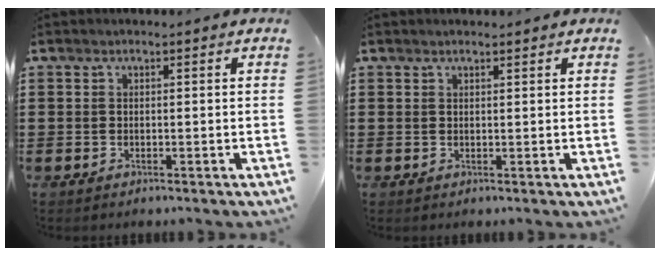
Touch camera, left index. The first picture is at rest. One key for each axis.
{"total": 0.8, "fx": 0.7, "fy": 0.1, "fz": 0.4, "tx": -0.009, "ty": 0.000, "tz": 0.013}